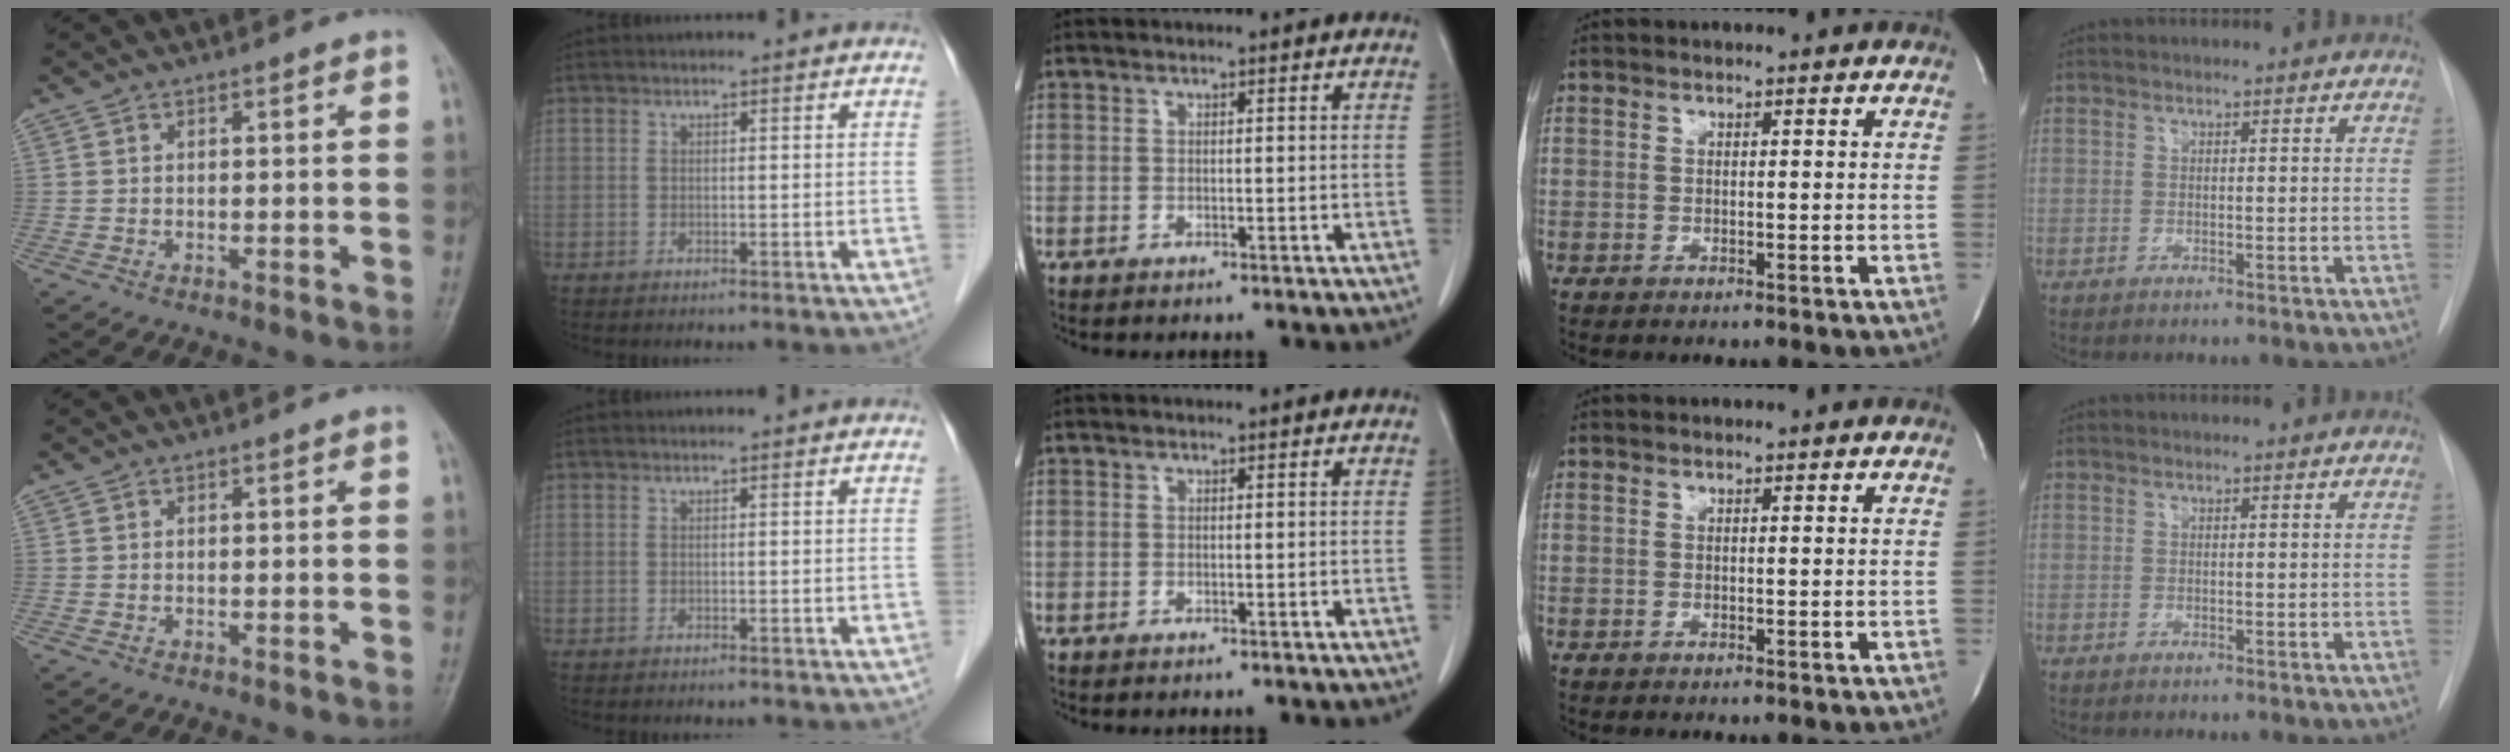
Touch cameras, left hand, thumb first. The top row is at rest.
{}